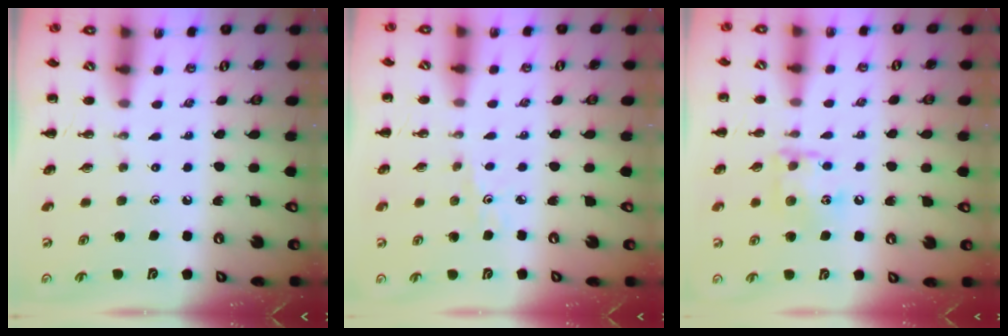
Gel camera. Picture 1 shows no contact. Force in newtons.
{"total": 2.2, "press": 2.0, "slide": 0.7}
{"total": 10.9, "press": 10.8, "slide": 0.9}